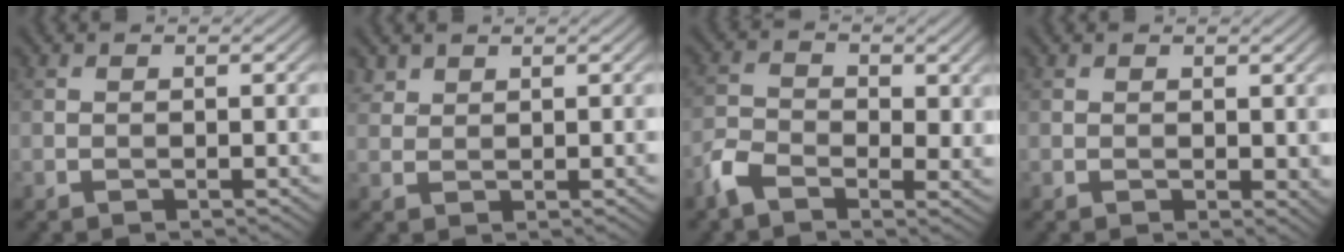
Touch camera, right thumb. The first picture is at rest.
{"total": 1.7, "force": [1.4, 0.9, 0.4], "torque": [-0.012, 0.003, 0.035]}
{"total": 5.3, "force": [-2.1, 3.1, 3.8], "torque": [-0.083, -0.005, -0.051]}
{"total": 1.4, "force": [0.5, 0.9, 0.9], "torque": [-0.010, -0.005, 0.012]}